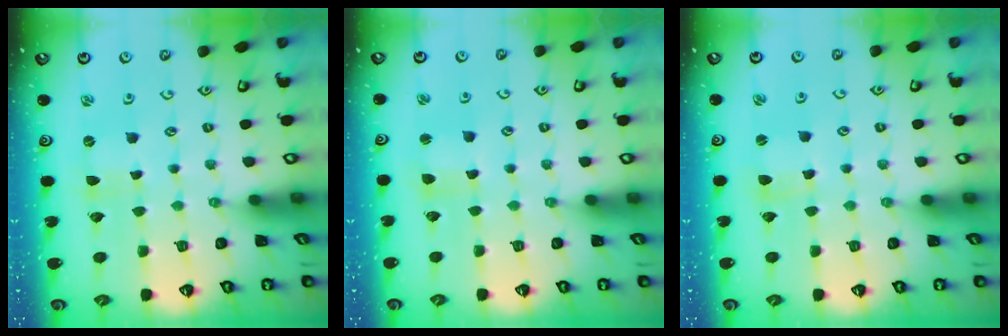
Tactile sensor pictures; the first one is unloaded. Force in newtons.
{"total": 2.7, "press": 2.7, "slide": 0.3}
{"total": 2.1, "press": 2.1, "slide": 0.2}